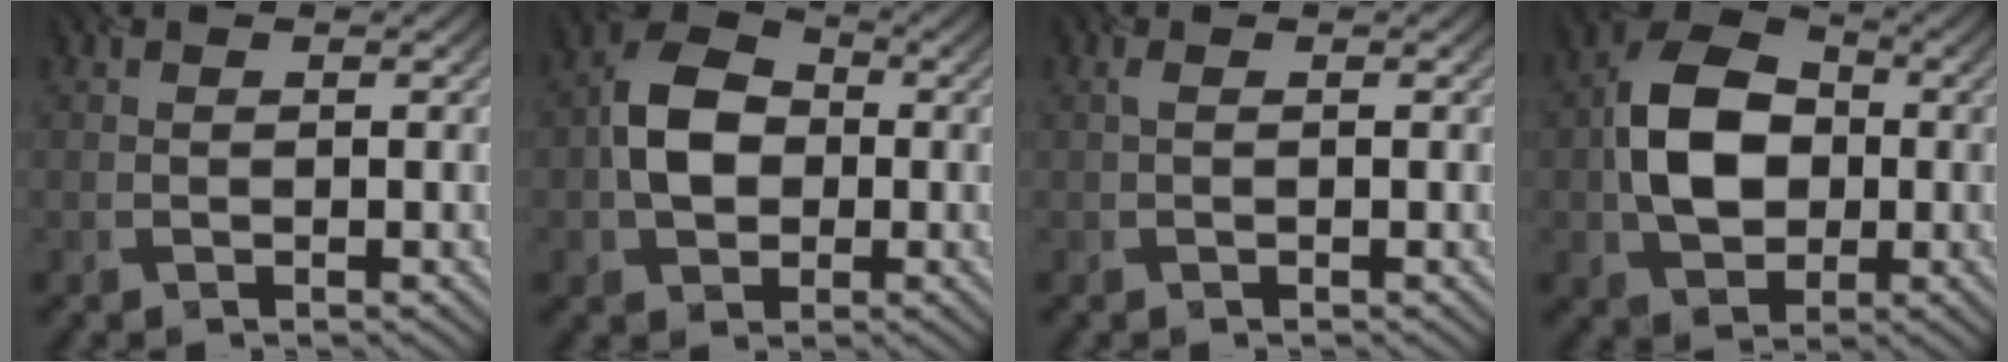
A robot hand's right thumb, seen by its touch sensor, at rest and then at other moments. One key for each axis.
{"total": 6.6, "fx": -0.7, "fy": 5.4, "fz": 3.8, "tx": -0.077, "ty": 0.008, "tz": -0.023}
{"total": 0.6, "fx": 0.1, "fy": 0.2, "fz": 0.6, "tx": -0.013, "ty": 0.004, "tz": 0.002}
{"total": 9.1, "fx": -0.4, "fy": 7.2, "fz": 5.6, "tx": -0.114, "ty": 0.008, "tz": -0.020}